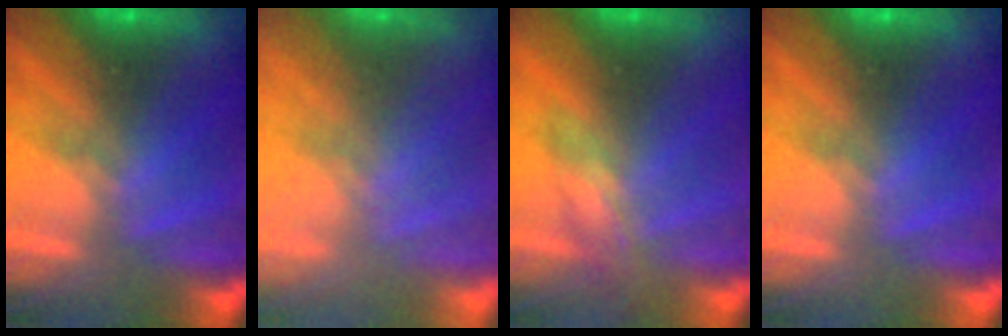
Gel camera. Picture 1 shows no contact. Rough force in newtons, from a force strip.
{"total": 2.2}
{"total": 2.3}
{"total": 0.0}